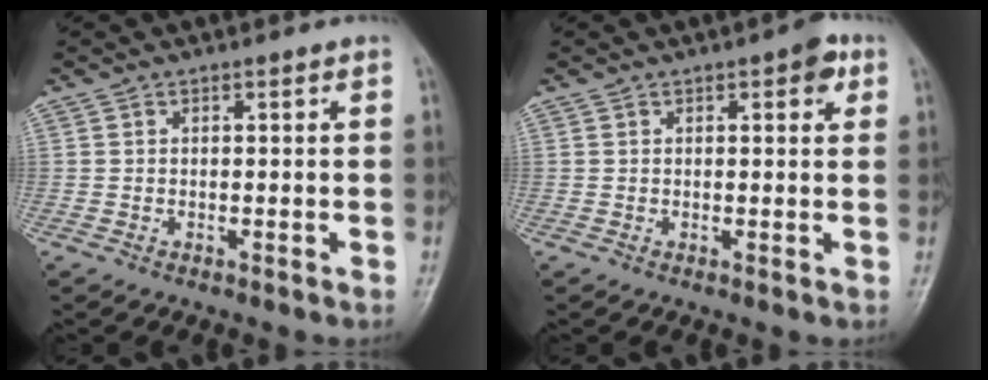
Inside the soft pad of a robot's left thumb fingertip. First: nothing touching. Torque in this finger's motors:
{"motor_torque": [0.61, 0.38, 0.25, -0.34, 0.00]}